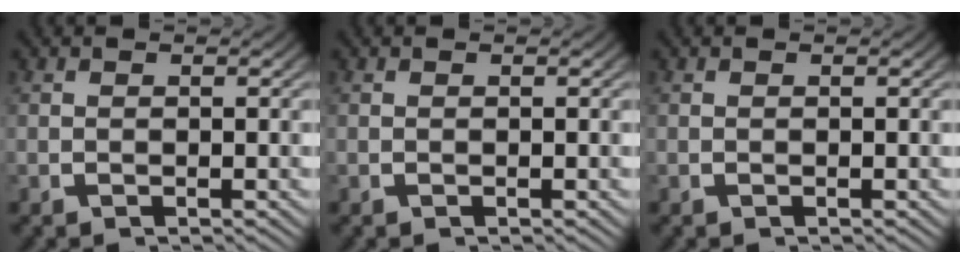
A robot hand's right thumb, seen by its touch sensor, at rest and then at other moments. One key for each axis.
{"total": 0.0}
{"total": 0.0}